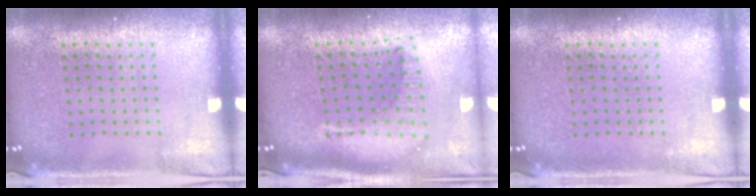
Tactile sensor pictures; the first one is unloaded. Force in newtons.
{"total": 2.2, "press": 1.7, "slide": 1.4}
{"total": 0.0}